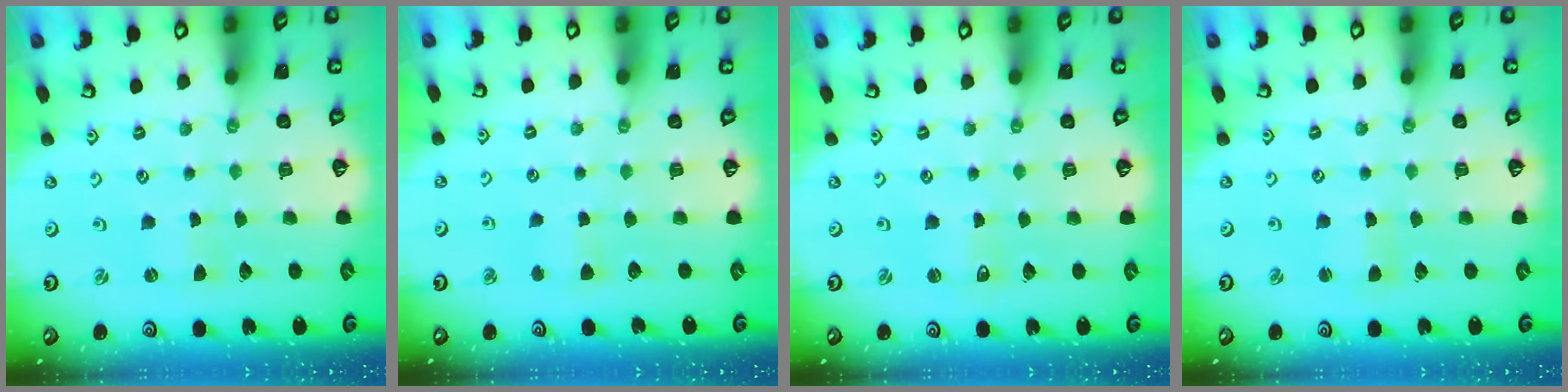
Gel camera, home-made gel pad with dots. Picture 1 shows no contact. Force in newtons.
{"total": 2.8, "press": 2.8, "slide": 0.5}
{"total": 0.0}
{"total": 1.1, "press": 1.0, "slide": 0.2}